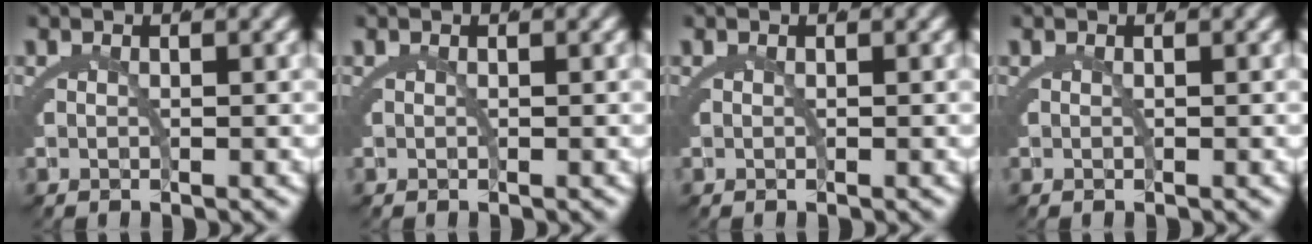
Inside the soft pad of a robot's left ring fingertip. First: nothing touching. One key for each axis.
{"total": 0.0}
{"total": 0.0}
{"total": 0.0}